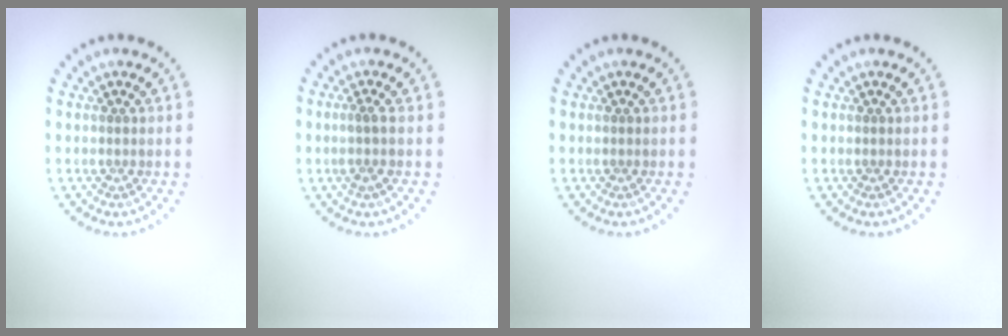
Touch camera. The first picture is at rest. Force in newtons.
{"total": 1.6, "press": 1.2, "slide": 1.1}
{"total": 0.0}
{"total": 0.0}